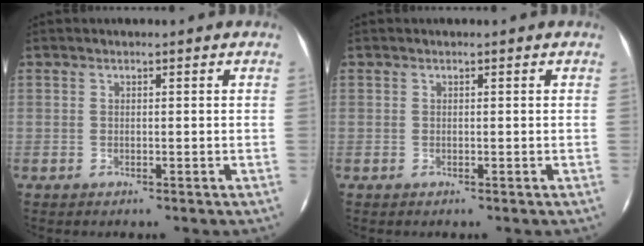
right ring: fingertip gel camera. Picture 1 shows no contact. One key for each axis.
{"total": 0.0}